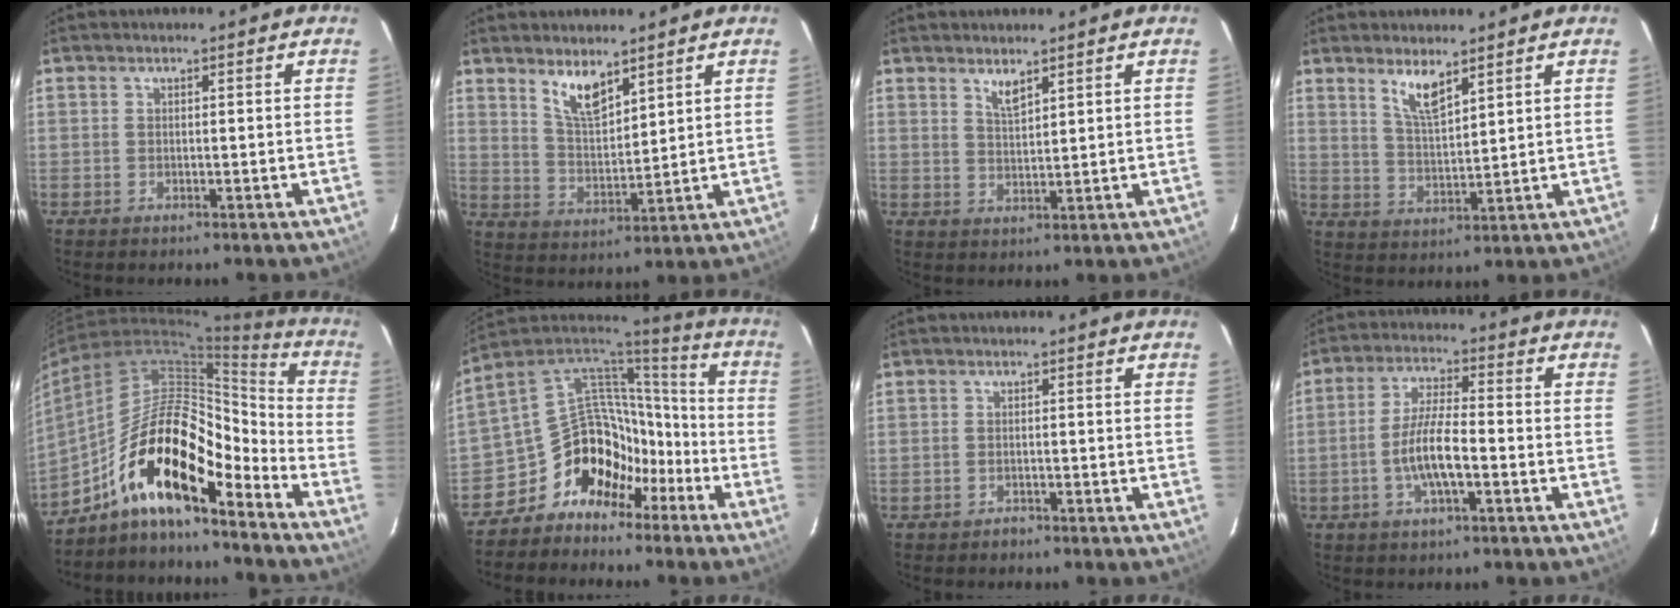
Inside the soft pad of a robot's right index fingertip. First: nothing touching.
{"total": 7.0, "force": [5.0, 2.4, 4.3], "torque": [-0.077, -0.003, 0.103]}
{"total": 3.0, "force": [2.1, 1.1, 1.9], "torque": [-0.032, -0.001, 0.039]}
{"total": 5.8, "force": [4.1, 1.4, 3.9], "torque": [-0.073, -0.004, 0.082]}
{"total": 17.5, "force": [-11.1, 5.4, 12.4], "torque": [-0.219, 0.015, -0.207]}
{"total": 15.7, "force": [-9.4, 11.1, 5.8], "torque": [-0.103, 0.063, -0.156]}
{"total": 1.2, "force": [-1.0, 0.6, 0.1], "torque": [-0.003, 0.002, -0.016]}
{"total": 8.1, "force": [-2.8, 2.0, 7.3], "torque": [-0.147, 0.002, -0.050]}